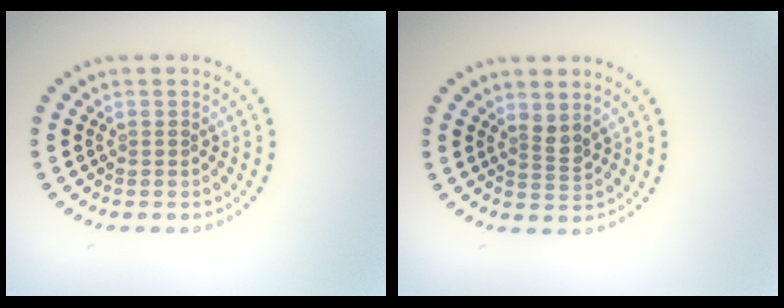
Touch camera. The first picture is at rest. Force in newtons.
{"total": 1.5, "press": 1.1, "slide": 1.0}